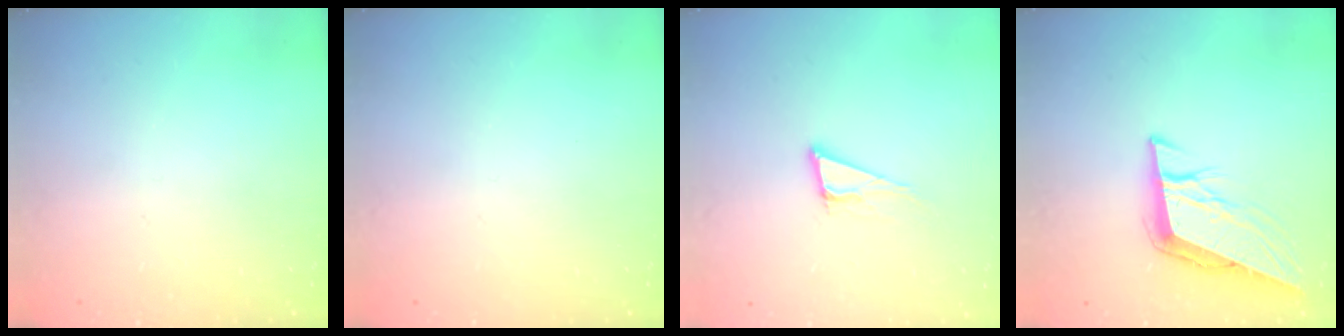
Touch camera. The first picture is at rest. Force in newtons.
{"total": 0.0}
{"total": 9.8, "press": 9.2, "slide": 3.3}
{"total": 11.0, "press": 10.5, "slide": 3.0}